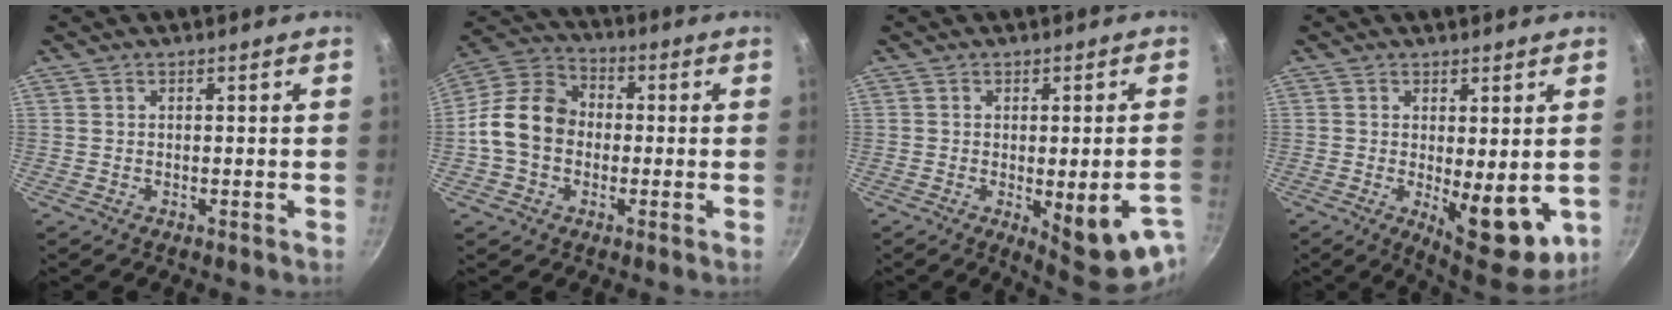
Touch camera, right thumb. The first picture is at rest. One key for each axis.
{"total": 12.8, "fx": -1.3, "fy": 10.2, "fz": 7.7, "tx": -0.107, "ty": 0.032, "tz": -0.045}
{"total": 14.3, "fx": -4.7, "fy": 4.4, "fz": 12.7, "tx": -0.133, "ty": -0.004, "tz": -0.047}
{"total": 11.5, "fx": -1.4, "fy": 4.7, "fz": 10.4, "tx": -0.117, "ty": -0.012, "tz": -0.005}